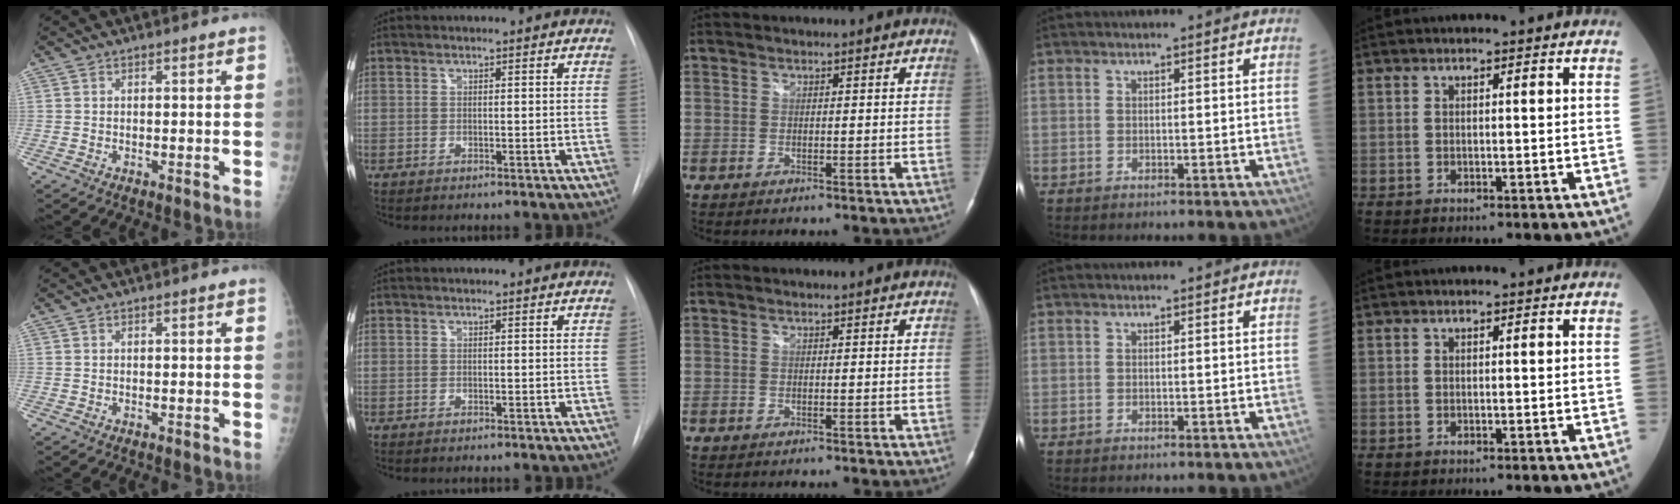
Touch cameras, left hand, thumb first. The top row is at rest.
{}